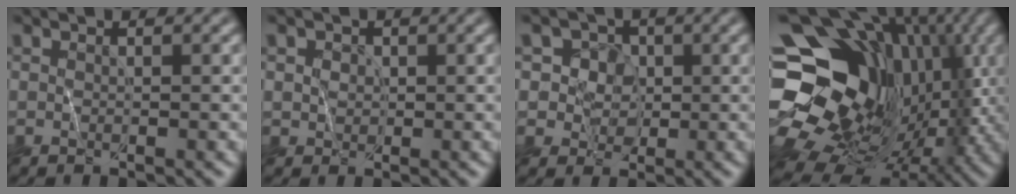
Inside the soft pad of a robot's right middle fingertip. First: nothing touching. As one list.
[{"total": 1.4, "force": [0.8, 1.2, 0.2], "torque": [0.008, 0.004, 0.016]}, {"total": 5.6, "force": [2.3, 4.7, 2.0], "torque": [-0.006, 0.032, 0.006]}, {"total": 19.9, "force": [1.9, 15.8, 11.9], "torque": [-0.210, -0.007, 0.034]}]